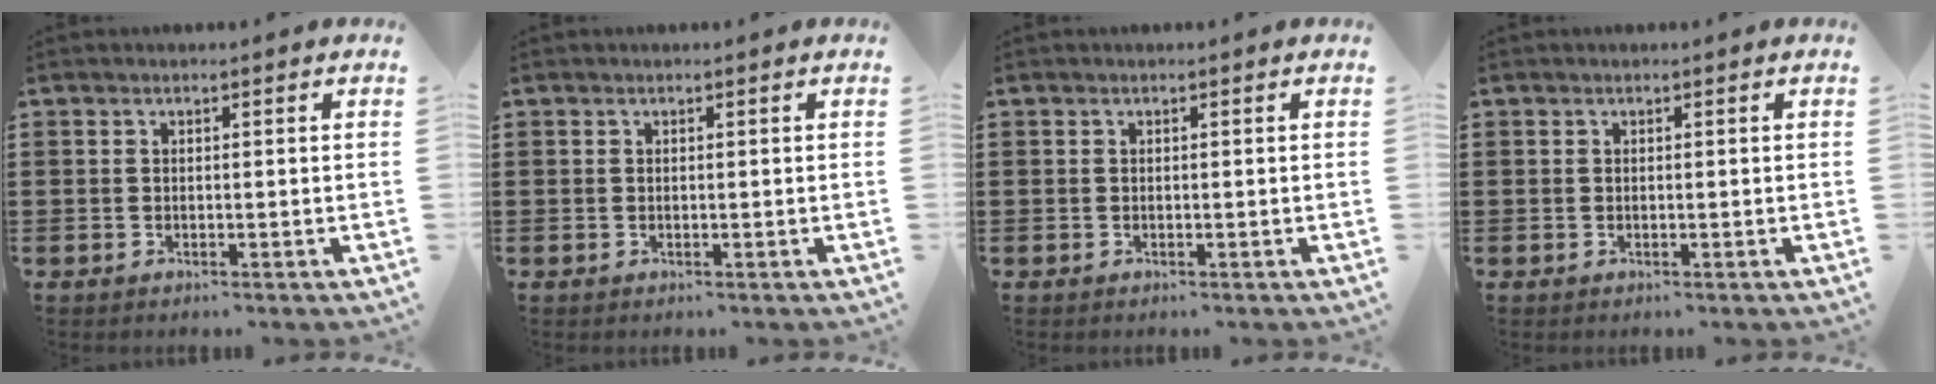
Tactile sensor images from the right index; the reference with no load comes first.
{"total": 0.0}
{"total": 0.0}
{"total": 0.0}